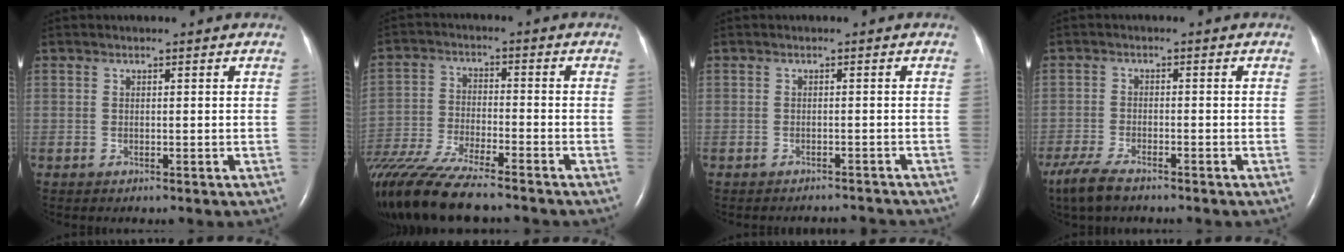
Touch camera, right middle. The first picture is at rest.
{"total": 15.9, "force": [-13.2, 2.0, 8.6], "torque": [-0.181, -0.044, -0.235]}
{"total": 3.7, "force": [-3.7, 0.4, 0.0], "torque": [0.000, -0.005, -0.044]}
{"total": 6.0, "force": [-4.6, 1.5, 3.5], "torque": [-0.077, -0.014, -0.082]}